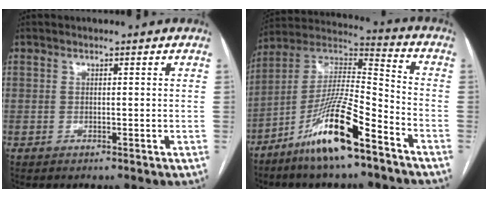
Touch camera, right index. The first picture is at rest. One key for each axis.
{"total": 15.9, "fx": -9.9, "fy": 1.8, "fz": 12.3, "tx": -0.240, "ty": -0.003, "tz": -0.181}